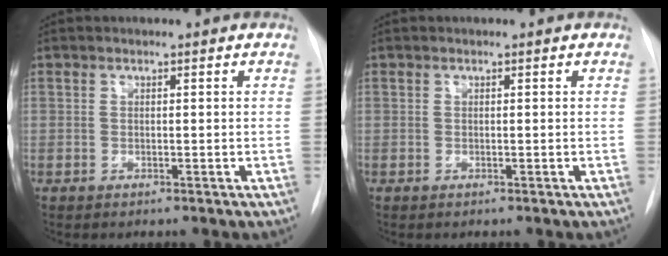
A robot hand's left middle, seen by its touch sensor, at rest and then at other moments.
{"total": 0.0}